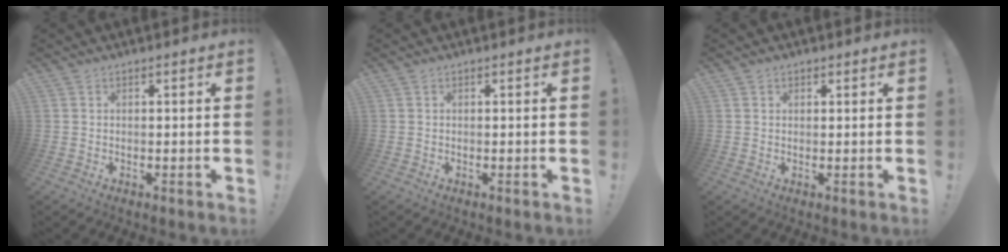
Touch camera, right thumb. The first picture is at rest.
{"total": 0.0}
{"total": 0.9, "force": [0.6, 0.7, 0.1], "torque": [0.000, -0.001, 0.011]}